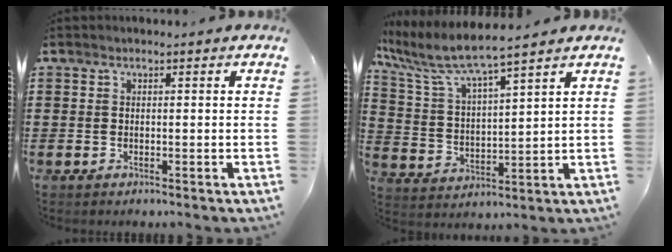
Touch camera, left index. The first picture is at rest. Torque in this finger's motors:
{"motor_torque": [2.14, 0.00, 0.29, 0.21]}